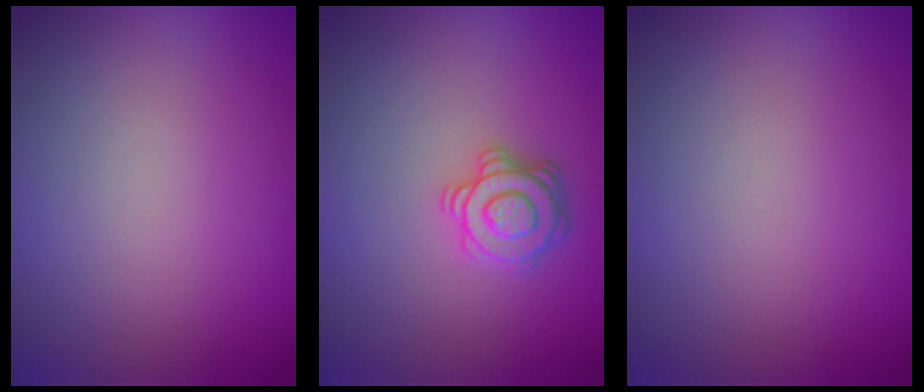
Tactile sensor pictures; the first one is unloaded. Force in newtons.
{"total": 3.1, "press": 3.0, "slide": 0.9}
{"total": 0.0}